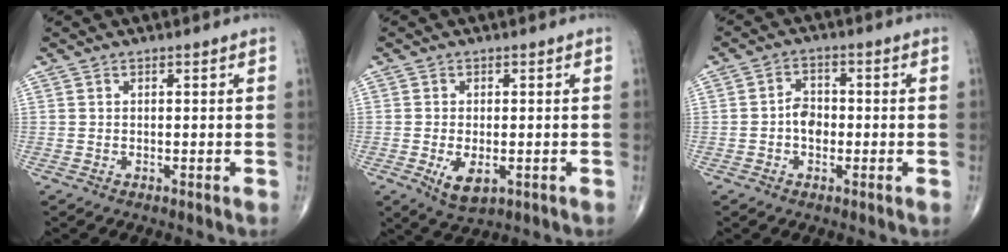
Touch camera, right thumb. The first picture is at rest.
{"total": 5.1, "force": [-1.4, 2.6, 4.2], "torque": [-0.072, -0.010, -0.018]}
{"total": 3.9, "force": [-0.8, 2.8, 2.6], "torque": [-0.028, 0.013, -0.020]}